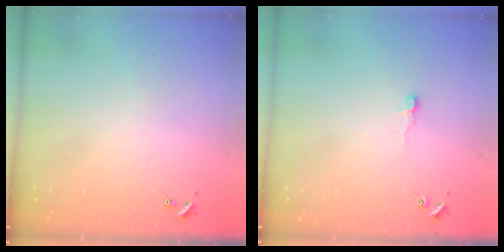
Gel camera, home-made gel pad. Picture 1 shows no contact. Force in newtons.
{"total": 3.6, "press": 3.6, "slide": 0.3}